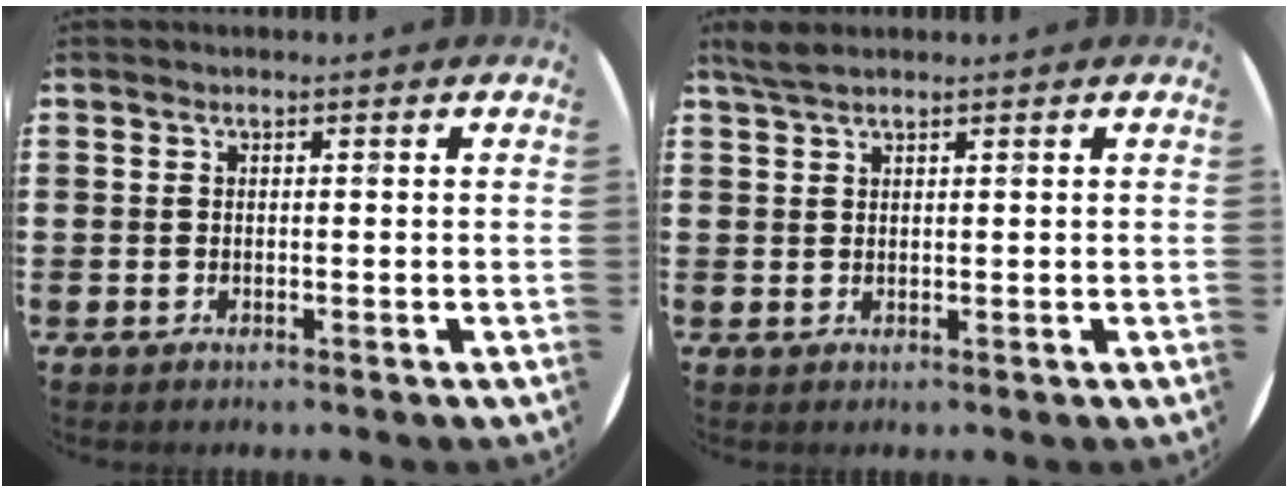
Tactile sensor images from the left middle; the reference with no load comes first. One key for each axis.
{"total": 2.0, "fx": 1.7, "fy": 0.4, "fz": 1.0, "tx": -0.023, "ty": 0.004, "tz": 0.030}